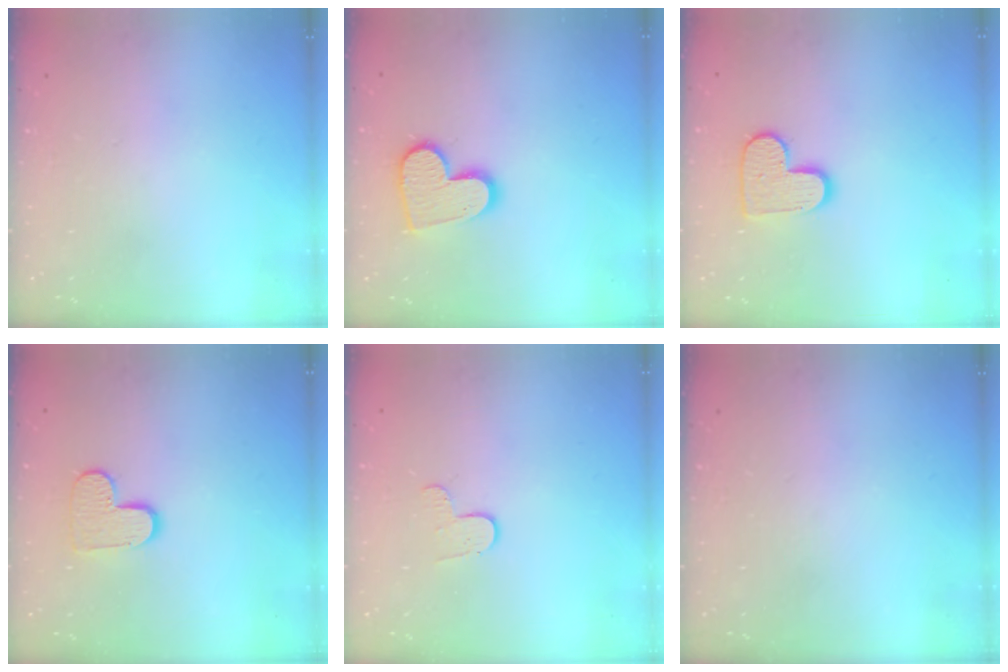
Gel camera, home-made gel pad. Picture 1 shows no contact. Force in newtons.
{"total": 11.8, "press": 11.8, "slide": 0.8}
{"total": 10.6, "press": 10.6, "slide": 0.7}
{"total": 8.3, "press": 8.2, "slide": 0.4}
{"total": 4.4, "press": 4.4, "slide": 0.4}
{"total": 0.0}